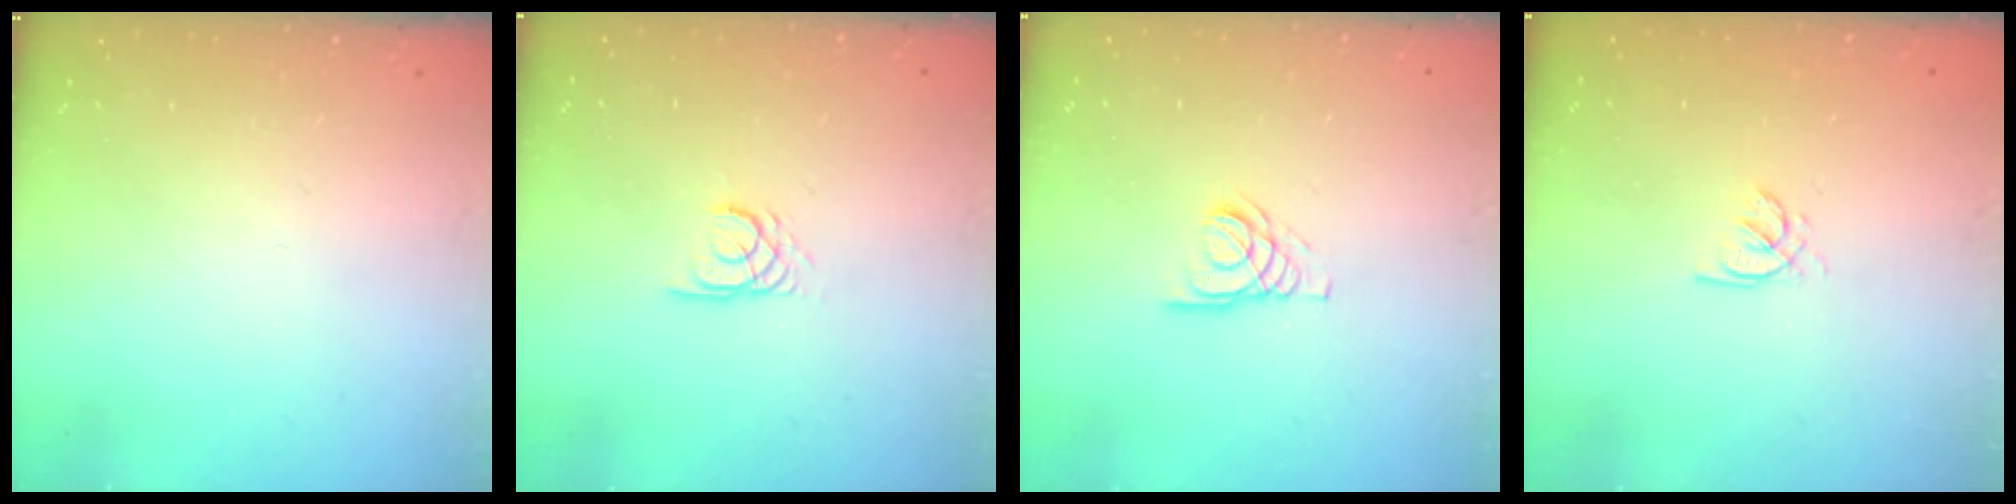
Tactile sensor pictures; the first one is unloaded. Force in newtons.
{"total": 2.4, "press": 2.4, "slide": 0.2}
{"total": 2.8, "press": 2.8, "slide": 0.3}
{"total": 1.9, "press": 1.8, "slide": 0.4}